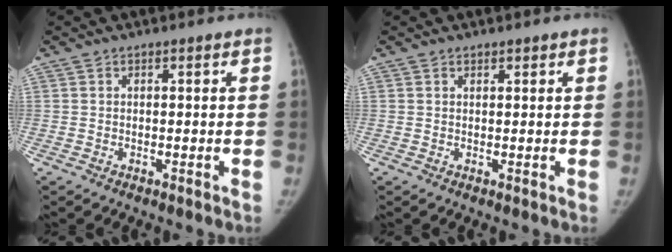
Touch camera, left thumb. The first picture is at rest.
{"total": 0.6, "force": [0.5, 0.2, 0.1], "torque": [0.002, -0.003, 0.008]}